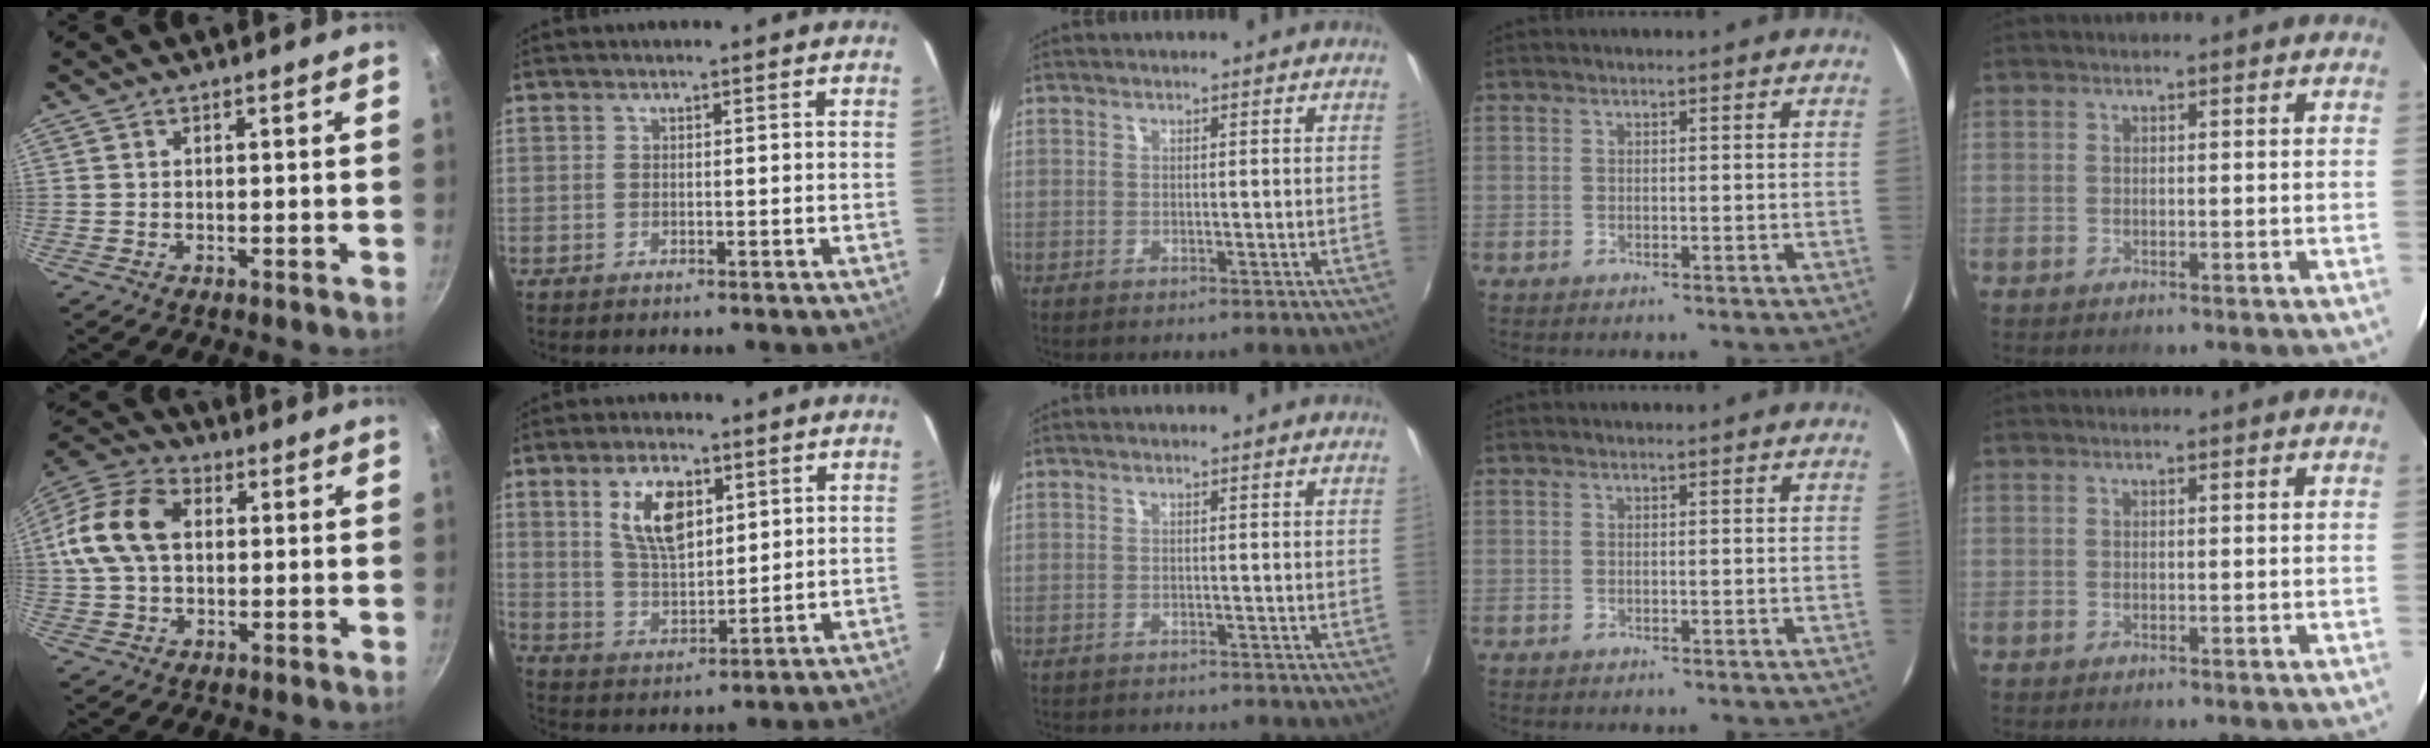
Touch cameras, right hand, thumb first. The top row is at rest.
{"thumb": {"total": 14.6, "force": [1.9, 10.0, 10.4], "torque": [-0.188, 0.027, 0.021]}, "index": {"total": 10.2, "force": [4.1, 5.1, 7.9], "torque": [-0.145, 0.007, 0.086]}, "middle": {"total": 5.2, "force": [-4.8, 1.1, 1.4], "torque": [-0.041, -0.015, -0.072]}}